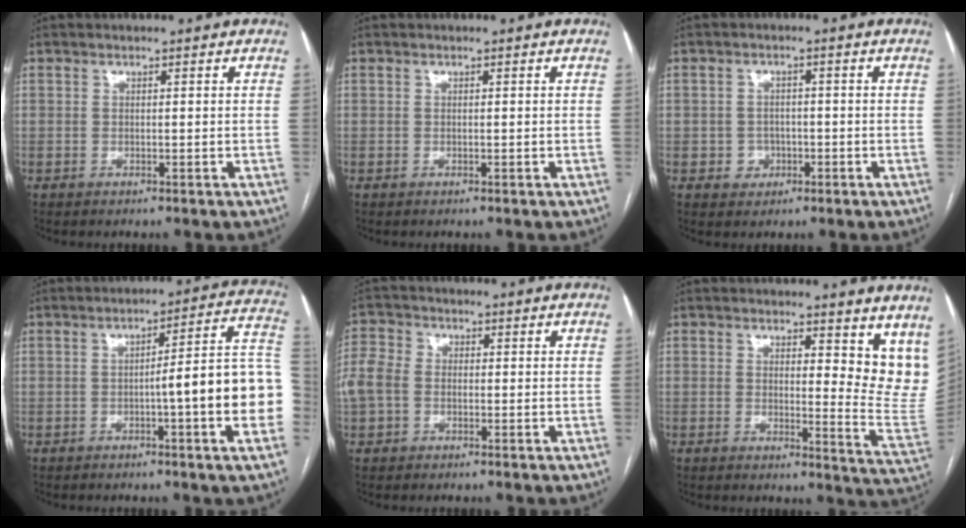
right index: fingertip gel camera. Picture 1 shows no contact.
{"total": 0.0}
{"total": 3.1, "force": [-1.0, 2.9, 0.7], "torque": [-0.002, 0.009, -0.009]}
{"total": 13.9, "force": [-2.8, 0.6, 13.6], "torque": [-0.149, 0.029, -0.040]}
{"total": 10.3, "force": [-0.5, 8.8, 5.4], "torque": [-0.170, 0.032, -0.008]}
{"total": 10.7, "force": [8.1, 3.4, 6.0], "torque": [-0.050, -0.043, 0.073]}